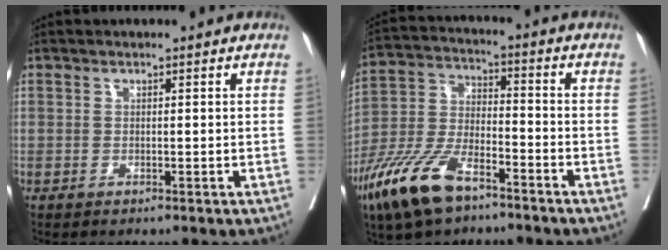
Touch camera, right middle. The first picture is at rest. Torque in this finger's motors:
{"motor_torque": [1.21, -0.93, 0.30, 0.12]}